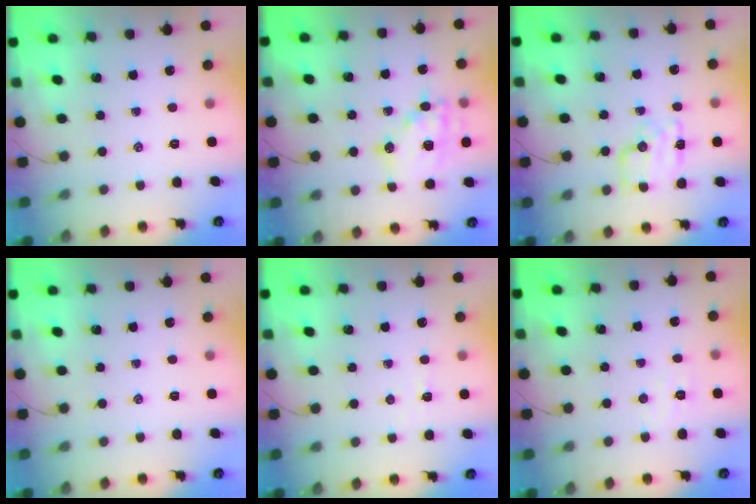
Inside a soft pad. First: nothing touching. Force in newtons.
{"total": 15.5, "press": 15.2, "slide": 3.2}
{"total": 9.7, "press": 9.7, "slide": 0.2}
{"total": 0.0}
{"total": 2.6, "press": 2.5, "slide": 0.8}
{"total": 3.3, "press": 3.2, "slide": 0.9}